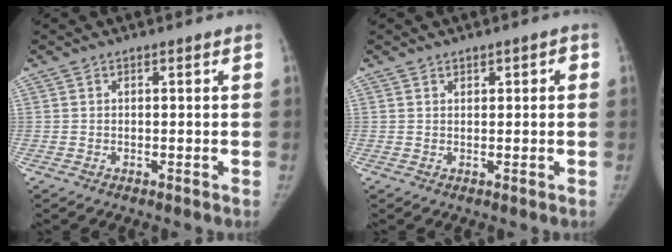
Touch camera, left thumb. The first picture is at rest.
{"total": 1.7, "force": [0.7, 1.1, 1.2], "torque": [-0.005, 0.001, 0.009]}